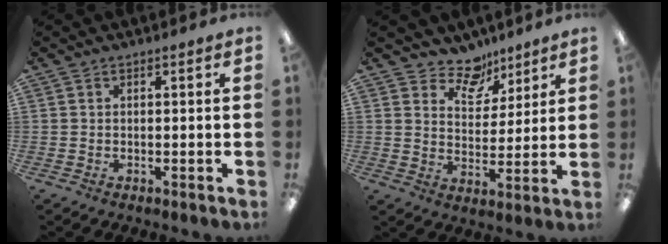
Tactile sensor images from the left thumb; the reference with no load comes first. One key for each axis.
{"total": 9.5, "fx": 7.7, "fy": 4.9, "fz": 2.4, "tx": -0.041, "ty": -0.052, "tz": 0.143}